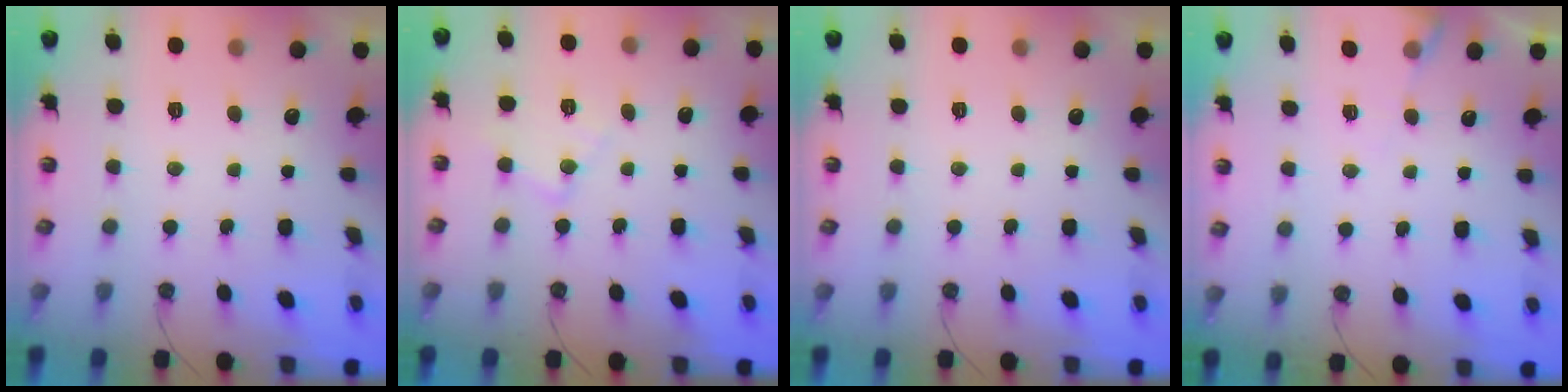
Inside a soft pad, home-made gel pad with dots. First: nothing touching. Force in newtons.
{"total": 7.4, "press": 7.3, "slide": 0.5}
{"total": 0.0}
{"total": 4.7, "press": 4.7, "slide": 0.6}